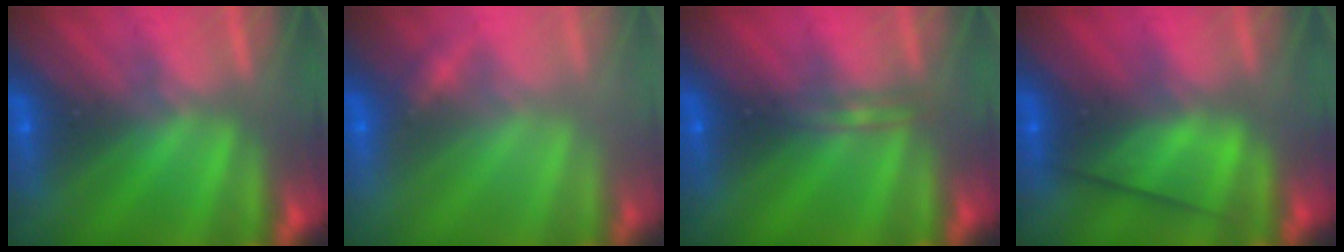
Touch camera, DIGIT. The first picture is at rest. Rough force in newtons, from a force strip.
{"total": 2.4}
{"total": 2.3}
{"total": 2.7}